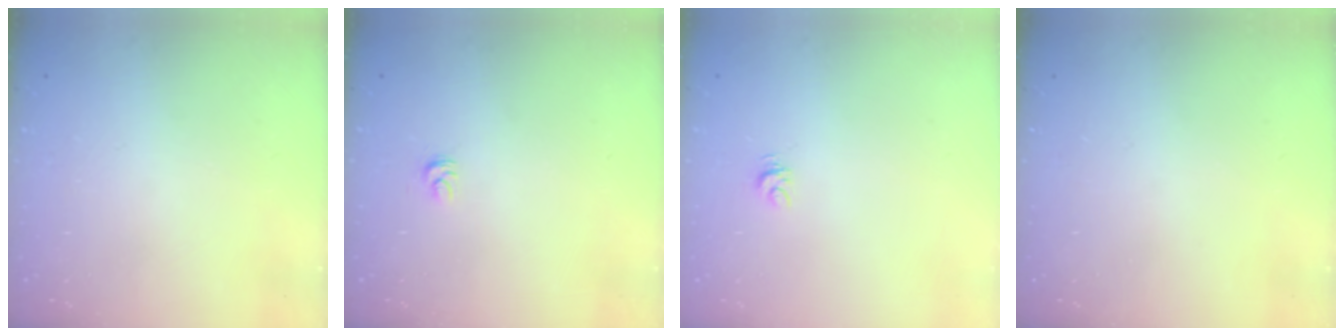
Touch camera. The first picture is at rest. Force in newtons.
{"total": 2.7, "press": 2.7, "slide": 0.2}
{"total": 3.5, "press": 3.5, "slide": 0.3}
{"total": 0.0}